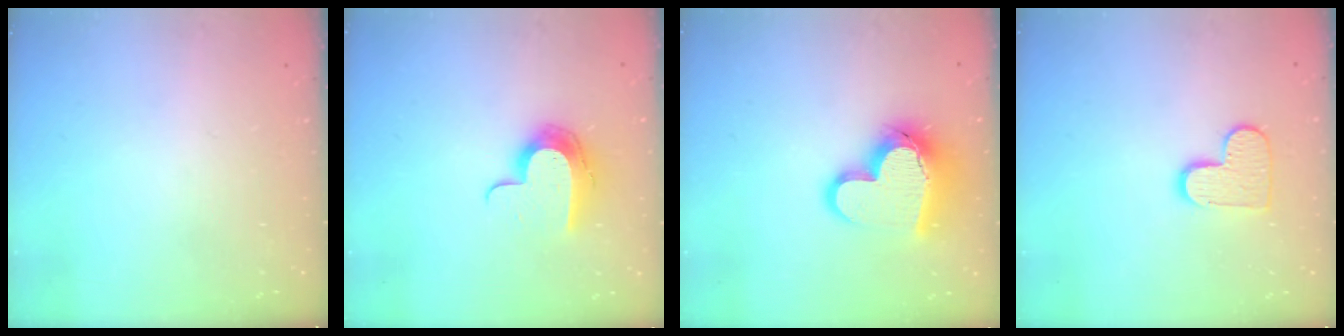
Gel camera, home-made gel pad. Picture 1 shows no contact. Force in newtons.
{"total": 12.1, "press": 12.1, "slide": 0.6}
{"total": 15.9, "press": 15.7, "slide": 2.2}
{"total": 10.0, "press": 10.0, "slide": 0.6}